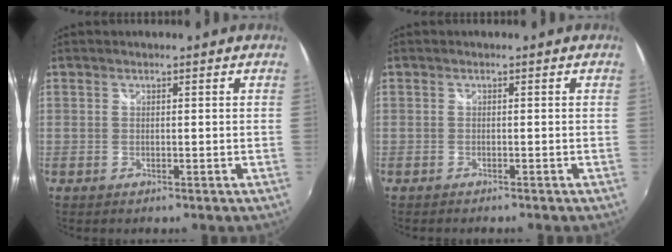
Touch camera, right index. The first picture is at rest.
{"total": 1.3, "force": [-1.2, 0.2, 0.3], "torque": [-0.010, -0.011, -0.020]}